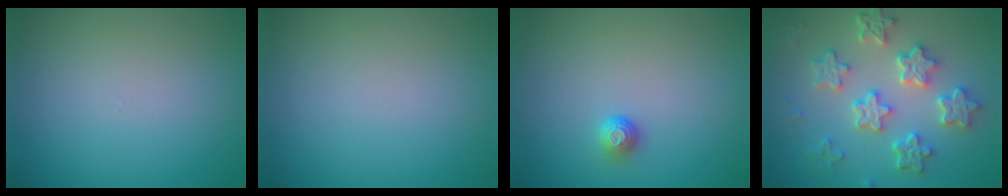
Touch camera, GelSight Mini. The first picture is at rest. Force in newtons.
{"total": 0.0}
{"total": 1.3, "press": 1.1, "slide": 0.7}
{"total": 5.8, "press": 5.2, "slide": 2.7}